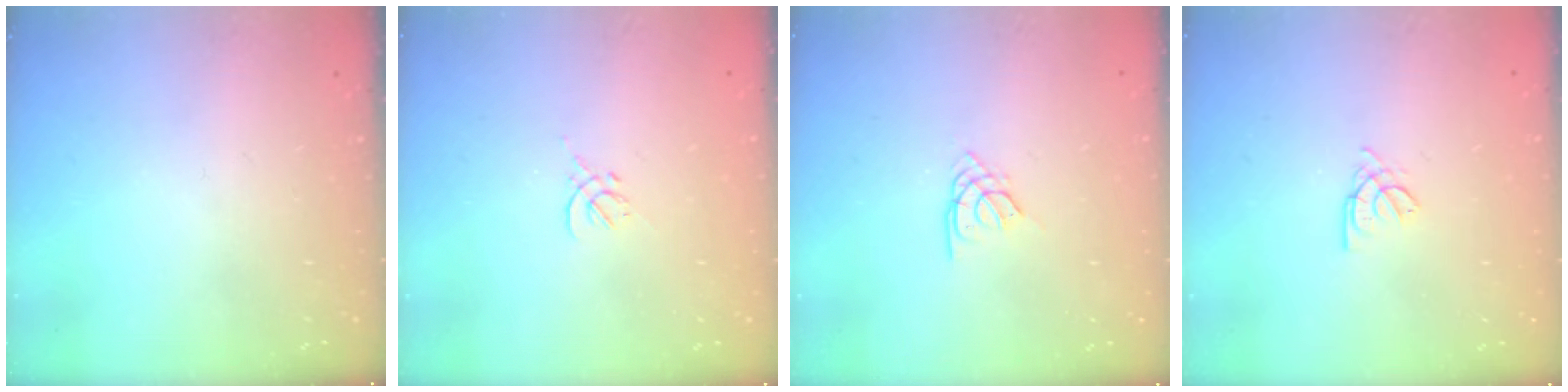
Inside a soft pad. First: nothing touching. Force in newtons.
{"total": 0.0}
{"total": 2.3, "press": 2.3, "slide": 0.5}
{"total": 2.3, "press": 2.3, "slide": 0.5}